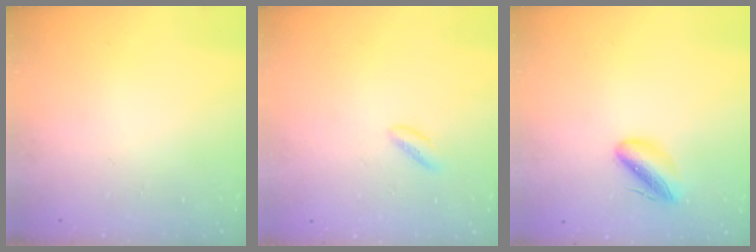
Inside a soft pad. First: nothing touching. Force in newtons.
{"total": 1.1, "press": 0.9, "slide": 0.6}
{"total": 6.6, "press": 6.4, "slide": 1.7}